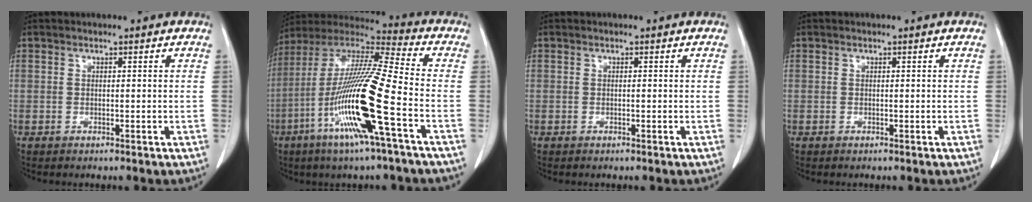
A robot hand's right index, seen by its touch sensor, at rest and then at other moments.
{"total": 19.5, "force": [-6.6, -0.1, 18.3], "torque": [-0.377, -0.021, -0.133]}
{"total": 0.0}
{"total": 0.0}